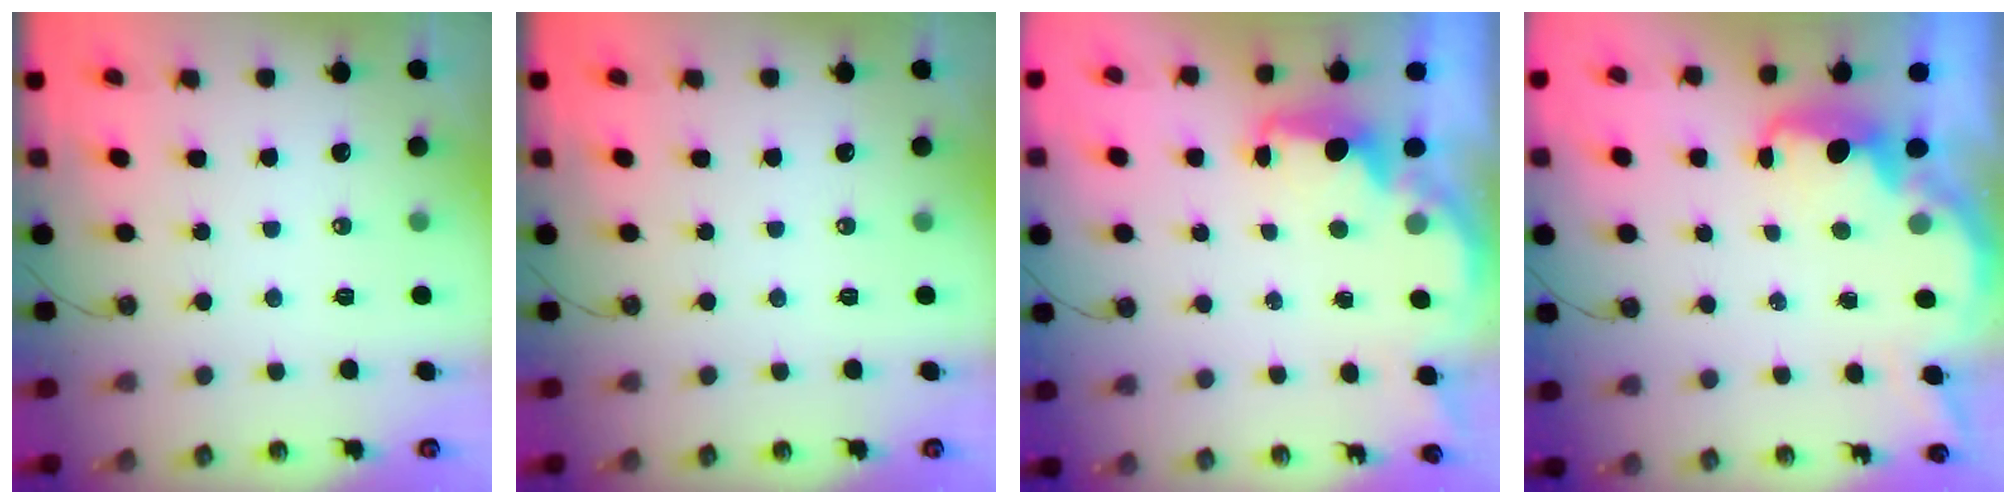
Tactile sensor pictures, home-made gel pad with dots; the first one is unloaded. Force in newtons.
{"total": 0.0}
{"total": 2.8, "press": 2.6, "slide": 0.9}
{"total": 2.5, "press": 2.4, "slide": 0.7}